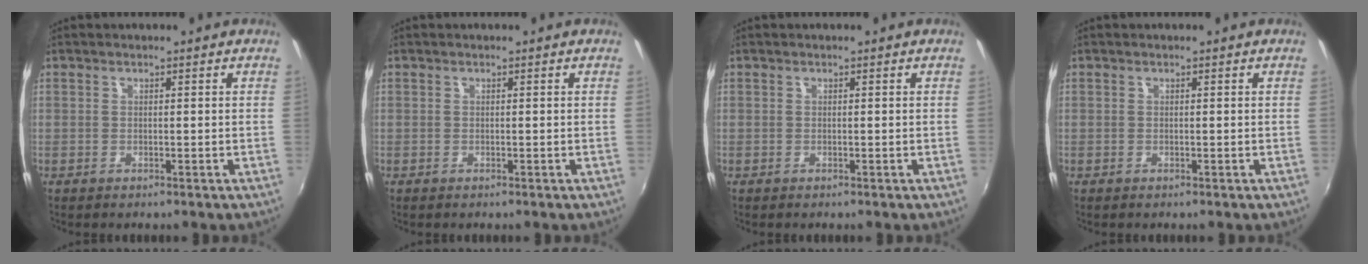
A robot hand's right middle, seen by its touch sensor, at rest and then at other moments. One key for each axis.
{"total": 0.0}
{"total": 0.0}
{"total": 0.0}